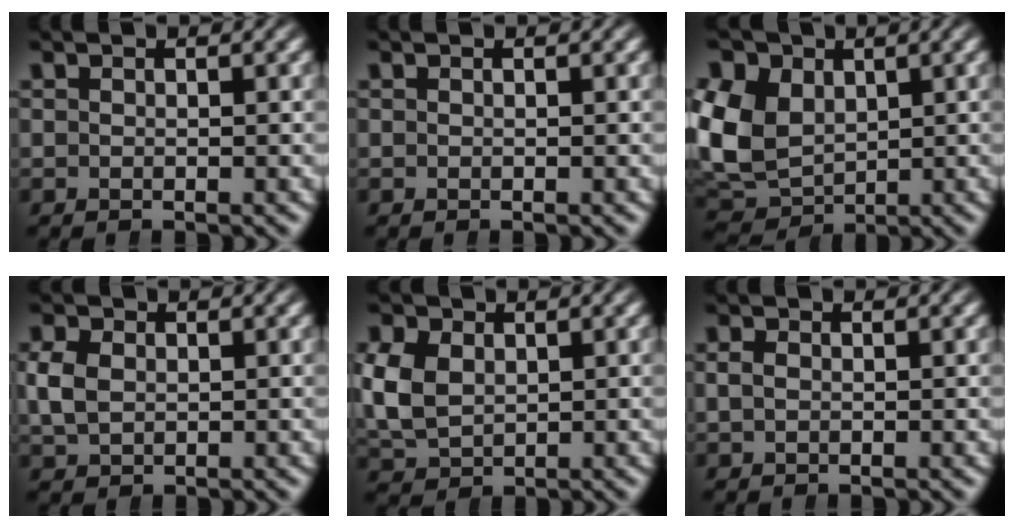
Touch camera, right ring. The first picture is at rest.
{"total": 0.0}
{"total": 12.4, "force": [0.3, 11.1, 5.6], "torque": [-0.151, -0.031, 0.006]}
{"total": 3.6, "force": [0.2, 3.1, 1.7], "torque": [-0.048, -0.004, 0.011]}
{"total": 7.1, "force": [0.0, 6.3, 3.2], "torque": [-0.104, -0.019, 0.009]}
{"total": 1.2, "force": [0.0, 1.0, 0.6], "torque": [-0.017, -0.004, 0.002]}